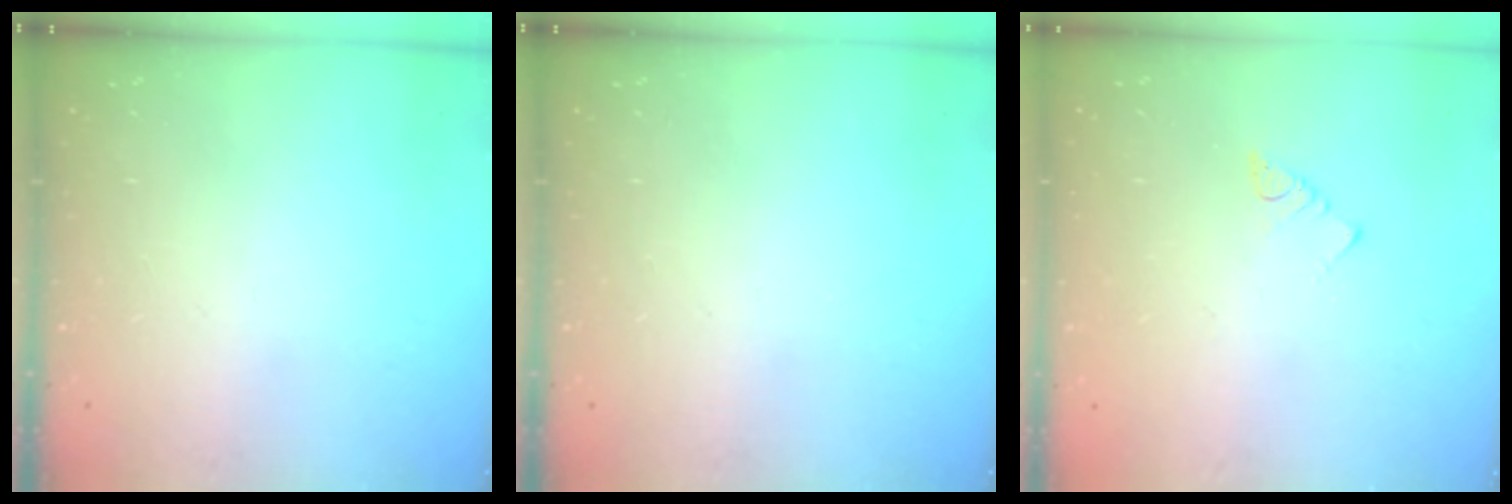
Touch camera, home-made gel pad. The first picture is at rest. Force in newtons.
{"total": 0.0}
{"total": 2.5, "press": 2.5, "slide": 0.4}